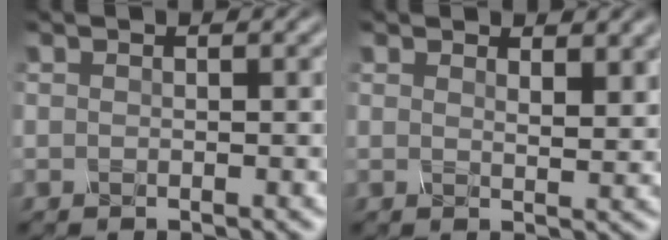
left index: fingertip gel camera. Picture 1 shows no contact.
{"total": 2.4, "force": [1.8, 0.8, 1.4], "torque": [-0.026, -0.002, 0.032]}